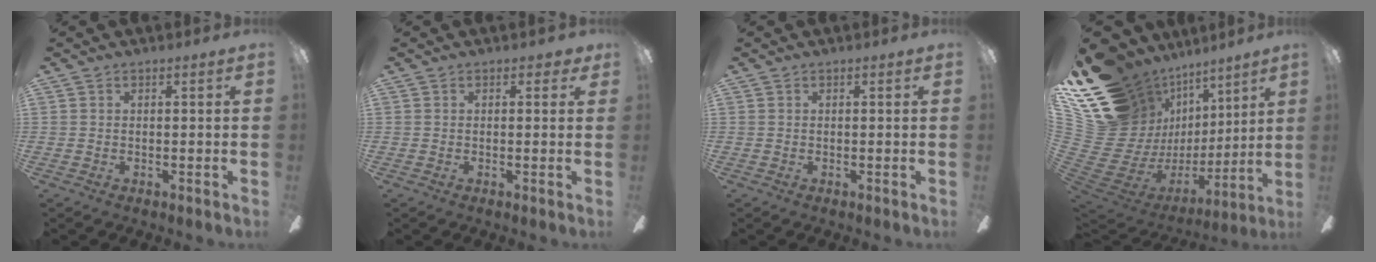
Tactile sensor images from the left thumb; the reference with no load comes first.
{"total": 1.5, "force": [0.7, 1.0, 0.8], "torque": [-0.002, -0.002, 0.008]}
{"total": 0.0}
{"total": 23.3, "force": [10.0, 17.1, 12.3], "torque": [-0.245, -0.113, 0.245]}